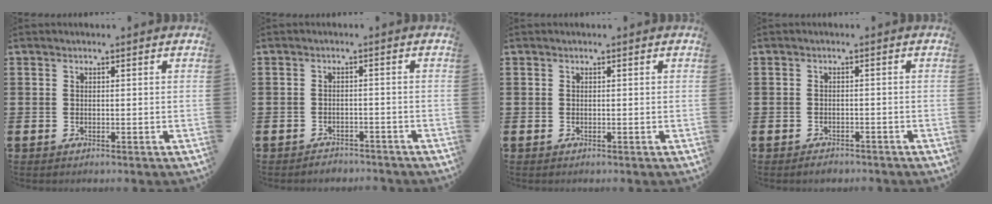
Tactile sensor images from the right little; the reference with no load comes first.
{"total": 1.6, "force": [-1.6, 0.1, -0.1], "torque": [-0.003, 0.004, -0.035]}
{"total": 0.0}
{"total": 1.1, "force": [-1.1, 0.2, 0.2], "torque": [-0.006, -0.002, -0.021]}